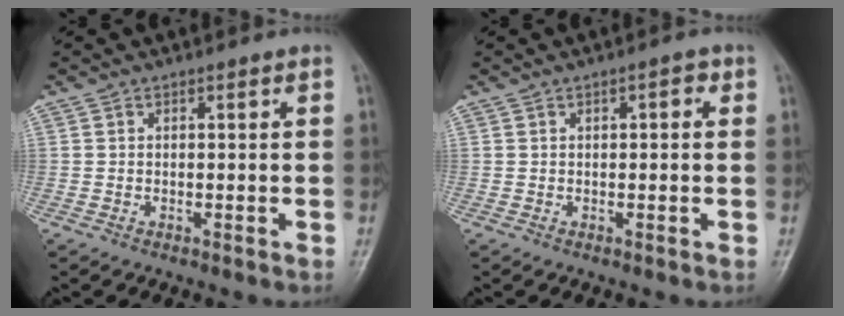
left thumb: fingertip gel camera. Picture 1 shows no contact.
{"total": 1.9, "force": [0.6, 0.8, 1.6], "torque": [-0.017, 0.003, 0.005]}